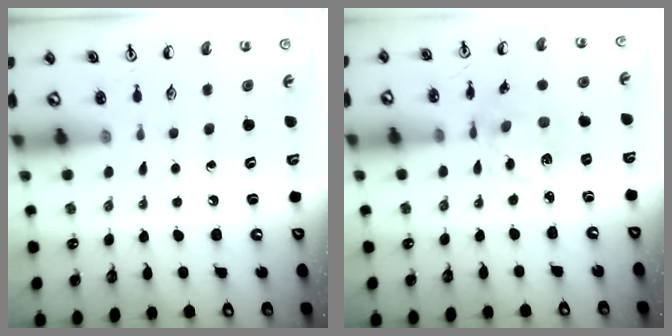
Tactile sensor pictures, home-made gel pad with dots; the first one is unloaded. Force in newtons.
{"total": 6.3, "press": 6.3, "slide": 0.3}